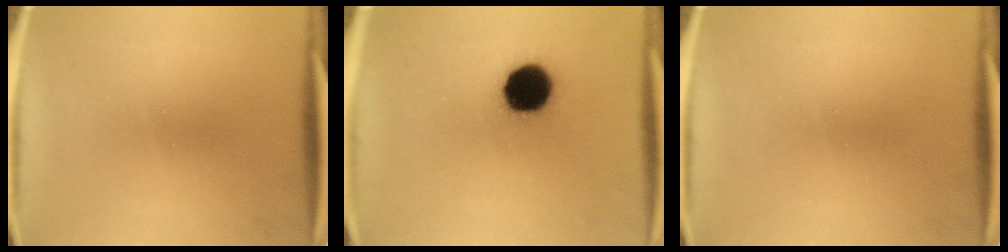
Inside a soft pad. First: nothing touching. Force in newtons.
{"total": 13.6}
{"total": 0.0}